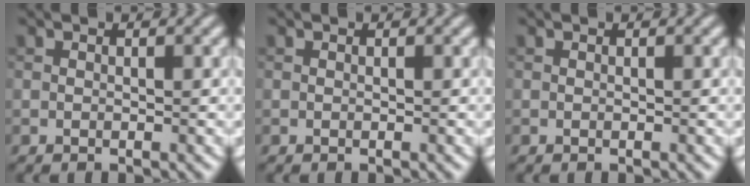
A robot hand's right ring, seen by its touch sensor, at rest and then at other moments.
{"total": 0.0}
{"total": 0.0}